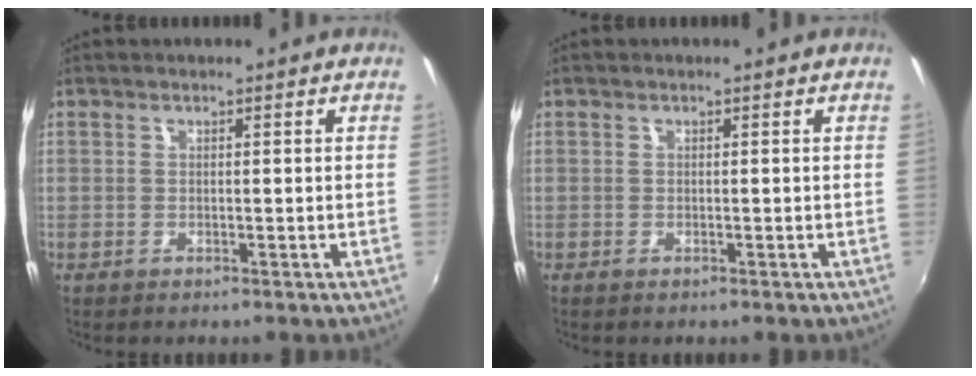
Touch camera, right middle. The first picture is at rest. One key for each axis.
{"total": 0.0}